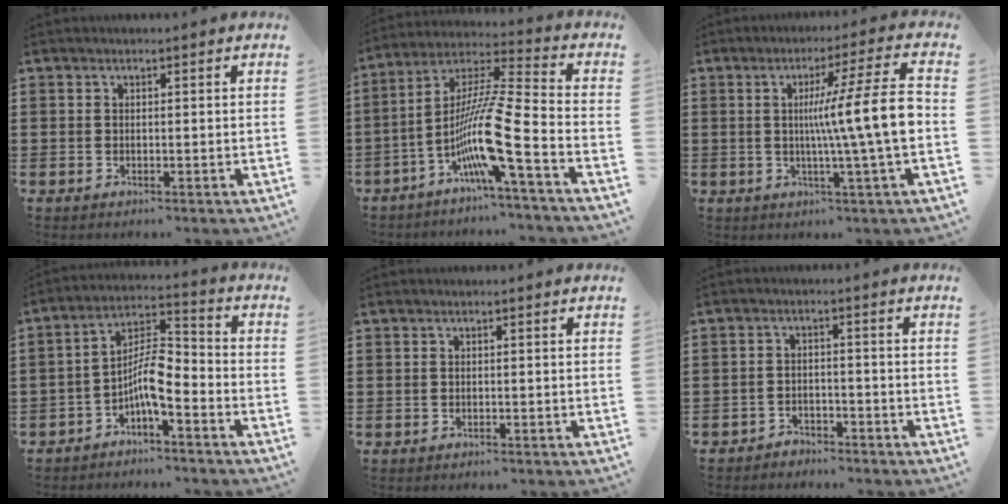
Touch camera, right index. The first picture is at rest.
{"total": 12.7, "force": [-6.1, 0.1, 11.1], "torque": [-0.237, -0.026, -0.127]}
{"total": 11.9, "force": [-0.2, 0.1, 11.9], "torque": [-0.195, -0.010, -0.012]}
{"total": 7.2, "force": [-3.7, 1.7, 5.9], "torque": [-0.117, -0.002, -0.075]}
{"total": 0.0}
{"total": 2.5, "force": [-2.4, 0.7, -0.1], "torque": [-0.006, 0.004, -0.052]}